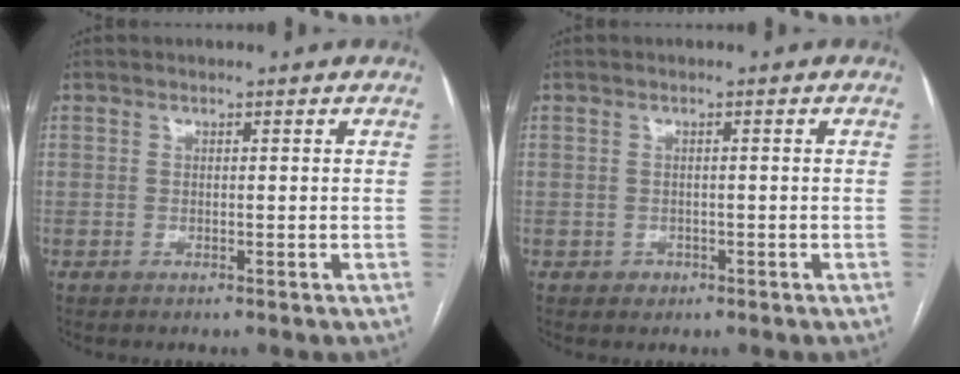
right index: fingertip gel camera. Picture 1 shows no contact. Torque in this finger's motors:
{"motor_torque": [-0.07, 0.02, -0.07, -0.06]}